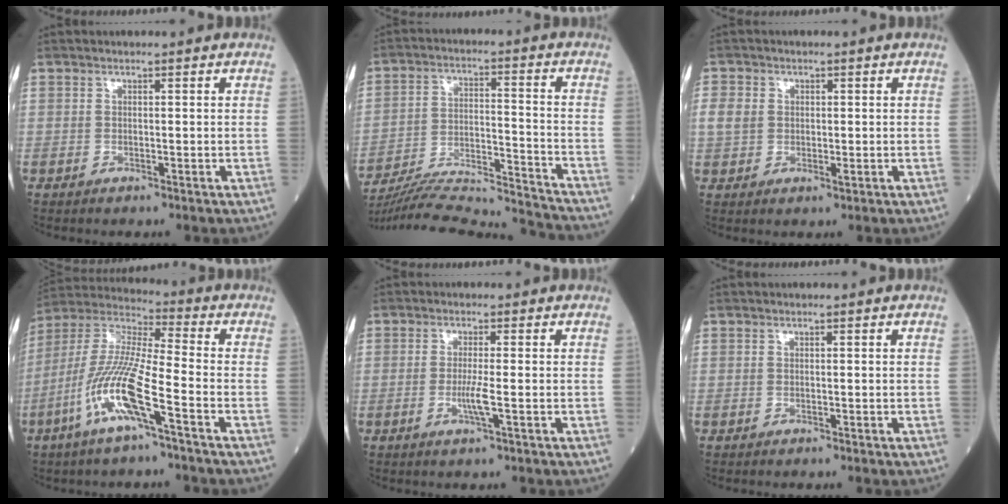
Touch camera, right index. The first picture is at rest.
{"total": 20.0, "force": [-19.3, 0.3, 5.2], "torque": [-0.110, 0.001, -0.297]}
{"total": 4.3, "force": [0.4, 3.4, 2.6], "torque": [-0.059, 0.006, 0.007]}
{"total": 13.4, "force": [-5.7, 1.2, 12.0], "torque": [-0.259, -0.004, -0.116]}
{"total": 2.8, "force": [-0.7, -0.3, 2.7], "torque": [-0.058, -0.006, -0.016]}
{"total": 0.0}